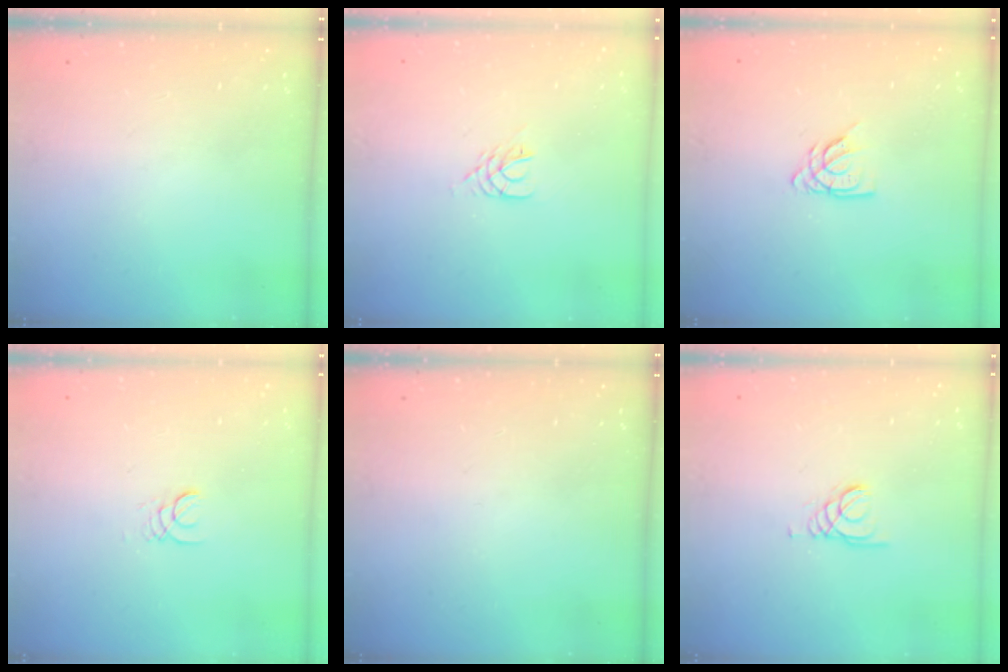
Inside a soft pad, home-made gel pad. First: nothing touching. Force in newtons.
{"total": 3.5, "press": 3.5, "slide": 0.5}
{"total": 5.3, "press": 5.3, "slide": 0.5}
{"total": 1.3, "press": 1.3, "slide": 0.1}
{"total": 0.0}
{"total": 1.5, "press": 1.5, "slide": 0.1}